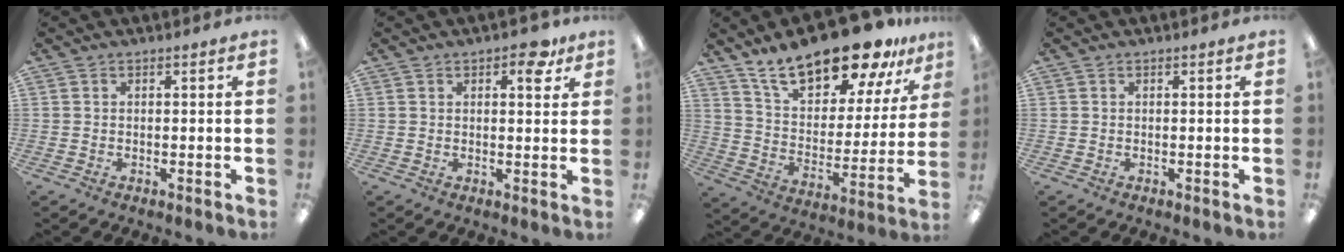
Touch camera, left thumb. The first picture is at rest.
{"total": 5.7, "force": [3.0, 2.9, 3.8], "torque": [-0.042, -0.006, 0.046]}
{"total": 21.2, "force": [16.4, 8.1, 10.8], "torque": [-0.188, -0.099, 0.283]}
{"total": 0.0}